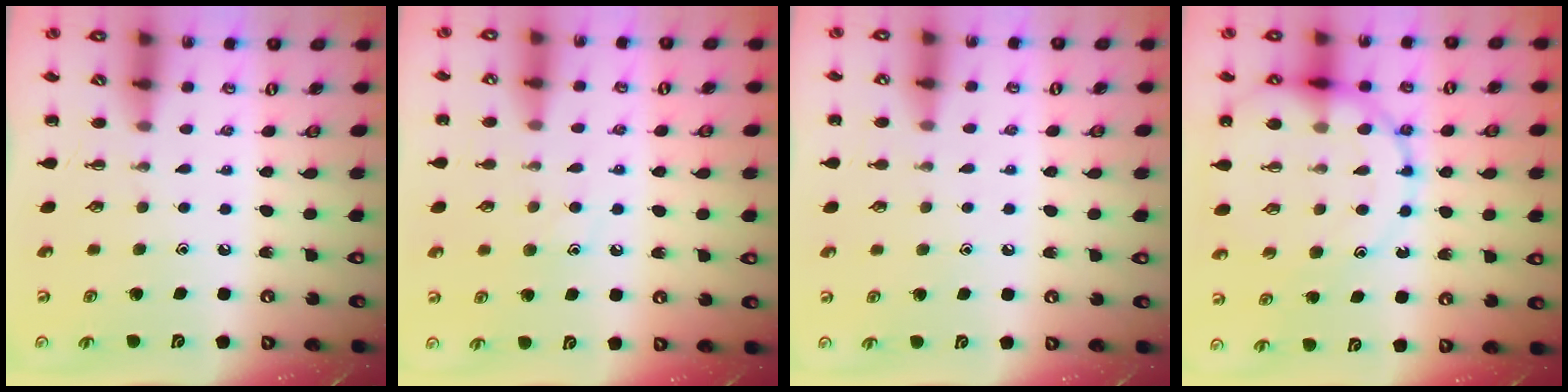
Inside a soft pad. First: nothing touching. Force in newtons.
{"total": 8.2, "press": 8.1, "slide": 1.2}
{"total": 5.8, "press": 5.5, "slide": 2.0}
{"total": 19.3, "press": 18.8, "slide": 4.3}